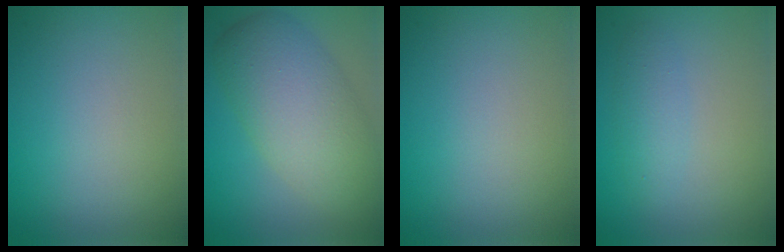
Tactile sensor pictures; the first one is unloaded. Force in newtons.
{"total": 7.4, "press": 7.4, "slide": 0.6}
{"total": 0.0}
{"total": 1.6, "press": 1.6, "slide": 0.0}